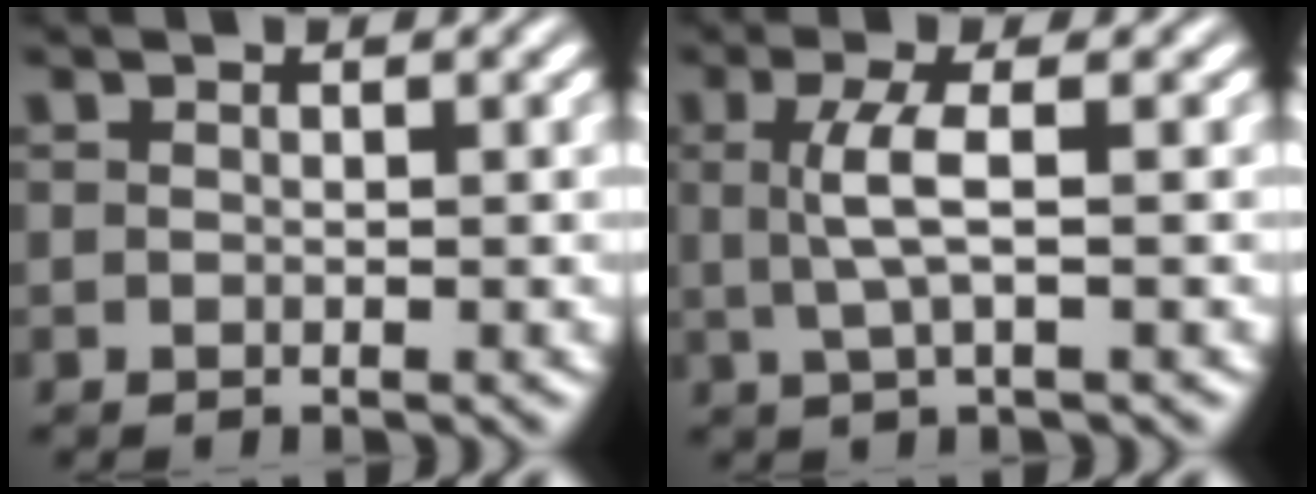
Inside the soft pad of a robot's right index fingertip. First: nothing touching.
{"total": 2.9, "force": [0.2, -0.6, 2.8], "torque": [-0.051, 0.000, 0.011]}